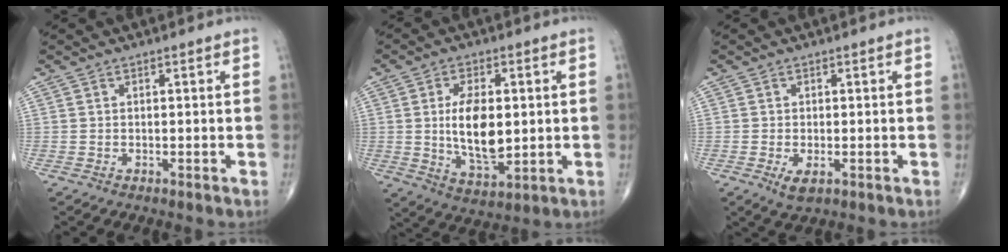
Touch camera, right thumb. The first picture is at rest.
{"total": 11.8, "force": [0.6, 5.9, 10.2], "torque": [-0.168, -0.015, 0.018]}
{"total": 2.8, "force": [-0.9, 1.2, 2.3], "torque": [-0.045, -0.006, -0.013]}